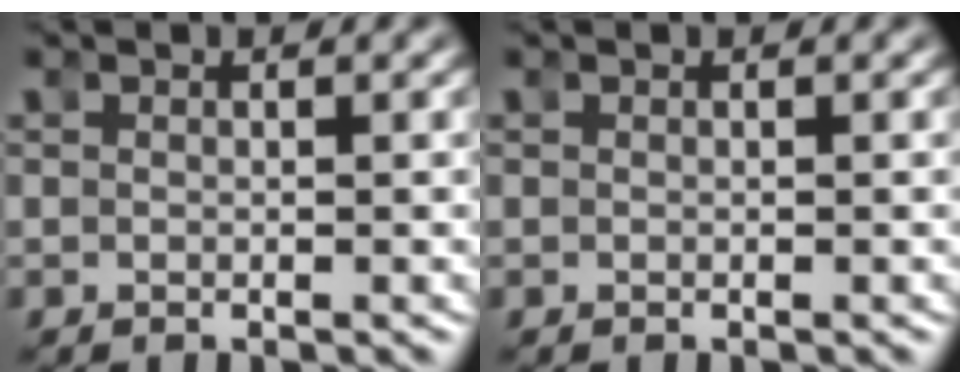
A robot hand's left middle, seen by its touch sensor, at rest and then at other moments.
{"total": 0.0}